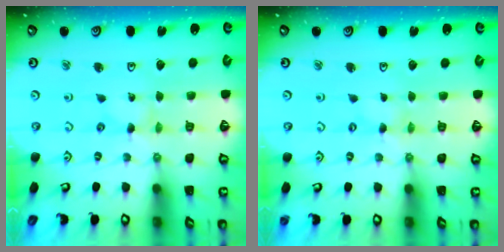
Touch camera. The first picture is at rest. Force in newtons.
{"total": 0.0}